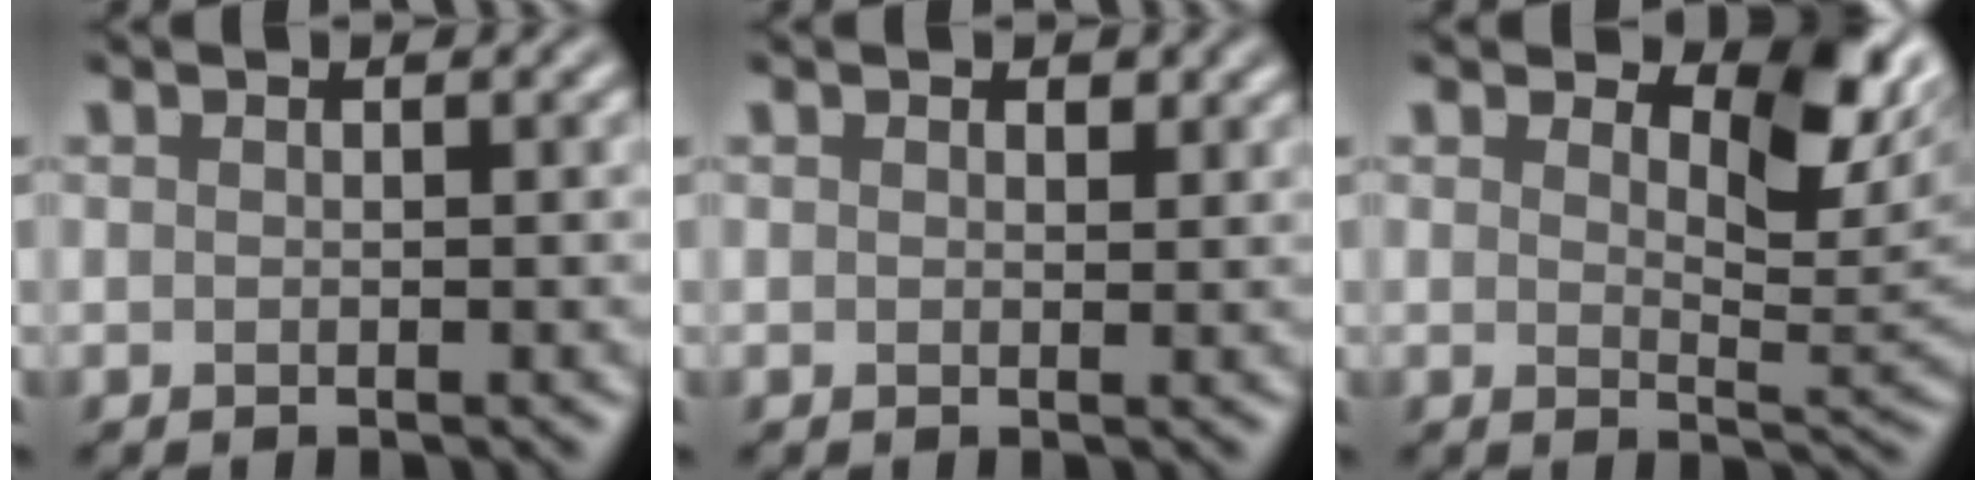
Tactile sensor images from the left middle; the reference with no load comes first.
{"total": 0.7, "force": [0.5, 0.4, 0.4], "torque": [-0.003, -0.003, 0.007]}
{"total": 5.2, "force": [2.7, 2.2, 3.8], "torque": [-0.053, -0.003, 0.033]}